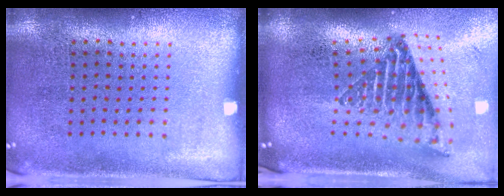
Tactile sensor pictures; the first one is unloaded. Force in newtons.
{"total": 2.4, "press": 1.6, "slide": 1.8}